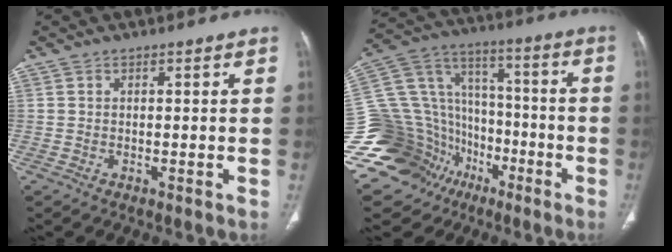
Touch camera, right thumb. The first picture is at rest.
{"total": 30.9, "force": [-13.9, 23.5, 14.6], "torque": [-0.329, 0.097, -0.233]}